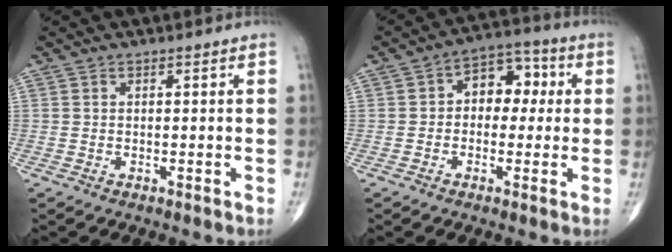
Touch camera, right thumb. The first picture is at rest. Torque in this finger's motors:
{"motor_torque": [-0.27, 0.41, -0.05, -0.08, 0.03]}